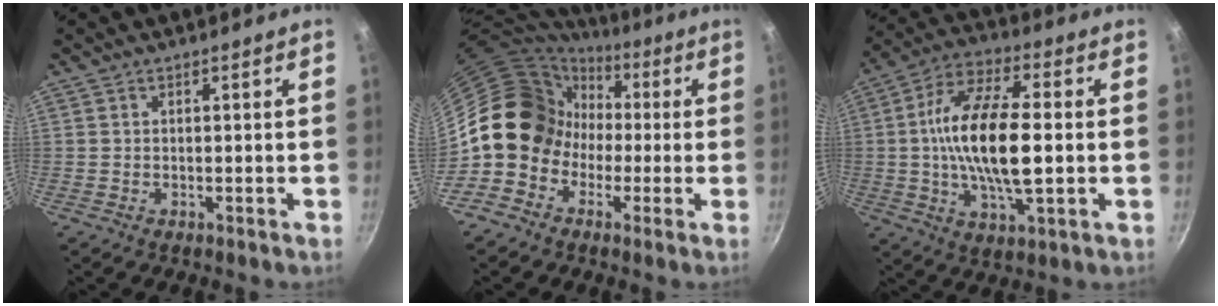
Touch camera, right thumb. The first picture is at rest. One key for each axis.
{"total": 13.6, "fx": 0.1, "fy": 12.0, "fz": 6.4, "tx": -0.066, "ty": 0.037, "tz": -0.015}
{"total": 18.1, "fx": -0.1, "fy": 7.3, "fz": 16.6, "tx": -0.309, "ty": 0.017, "tz": -0.013}